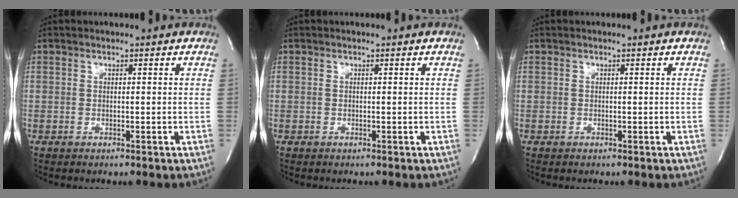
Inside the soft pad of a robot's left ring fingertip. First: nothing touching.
{"total": 0.0}
{"total": 0.0}